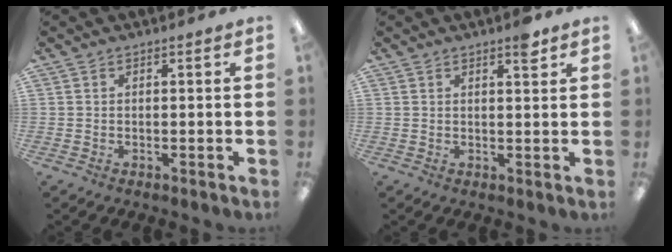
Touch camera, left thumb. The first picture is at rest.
{"total": 3.4, "force": [2.4, 0.8, 2.2], "torque": [-0.025, -0.008, 0.036]}